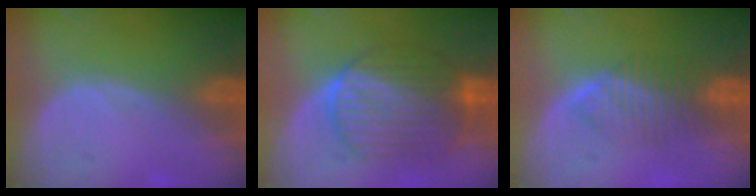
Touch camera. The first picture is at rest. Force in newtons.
{"total": 10.3, "press": 10.2, "slide": 0.8}
{"total": 4.4, "press": 4.3, "slide": 0.9}